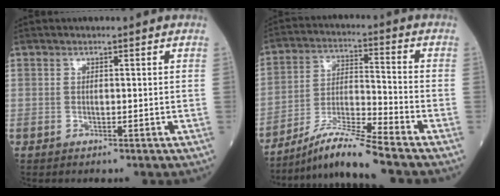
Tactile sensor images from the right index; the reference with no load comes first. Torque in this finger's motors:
{"motor_torque": [-0.20, -0.34, 0.20, 0.04]}